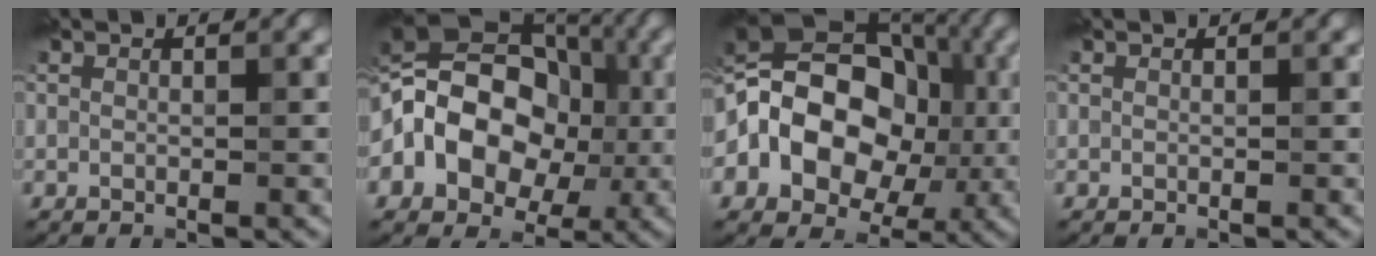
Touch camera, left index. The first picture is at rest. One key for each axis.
{"total": 11.4, "fx": -1.4, "fy": 8.4, "fz": 7.6, "tx": -0.107, "ty": 0.020, "tz": -0.044}
{"total": 12.8, "fx": -1.2, "fy": 9.4, "fz": 8.6, "tx": -0.132, "ty": 0.026, "tz": -0.042}
{"total": 0.0}